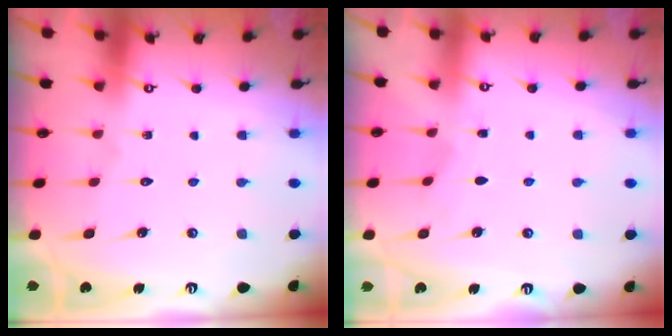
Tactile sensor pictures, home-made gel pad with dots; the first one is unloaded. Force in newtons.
{"total": 2.7, "press": 2.6, "slide": 0.4}